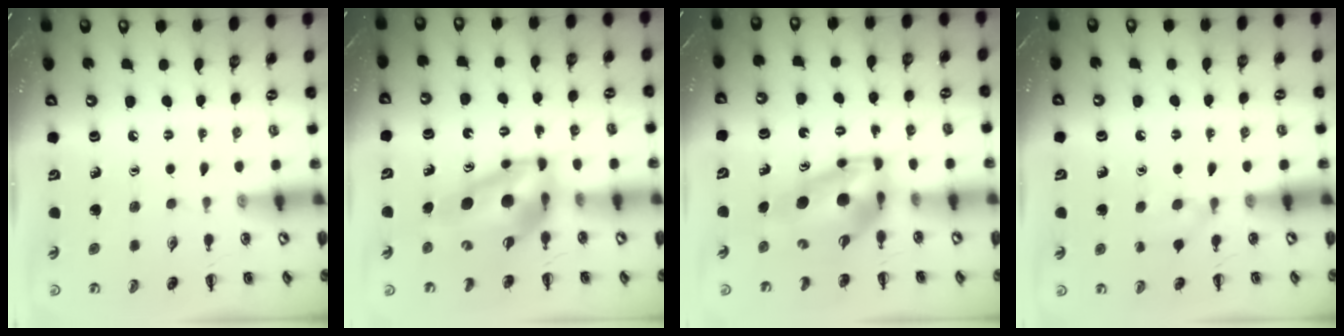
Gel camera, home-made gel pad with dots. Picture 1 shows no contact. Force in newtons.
{"total": 11.6, "press": 10.9, "slide": 3.9}
{"total": 7.9, "press": 7.6, "slide": 2.3}
{"total": 5.4, "press": 5.1, "slide": 1.7}